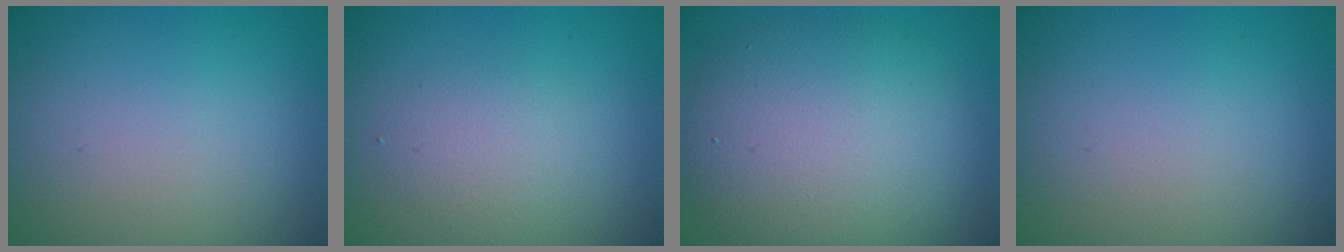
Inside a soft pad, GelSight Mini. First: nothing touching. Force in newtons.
{"total": 2.1, "press": 2.1, "slide": 0.1}
{"total": 7.8, "press": 7.8, "slide": 0.2}
{"total": 0.0}